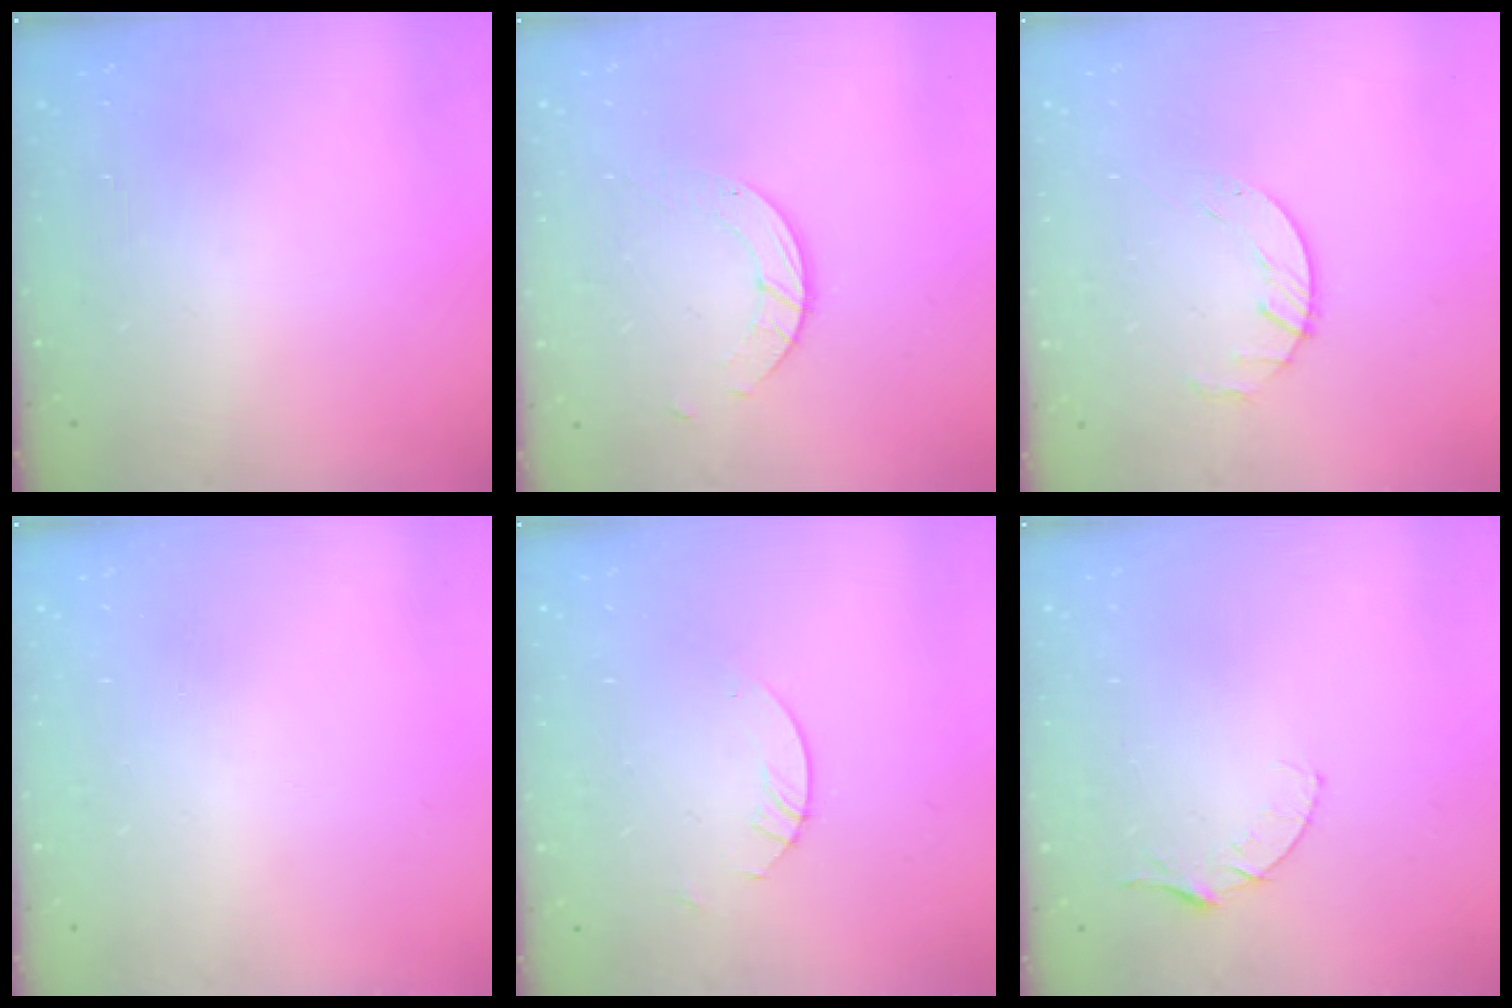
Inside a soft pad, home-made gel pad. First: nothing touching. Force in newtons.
{"total": 3.0, "press": 3.0, "slide": 0.3}
{"total": 1.8, "press": 1.7, "slide": 0.3}
{"total": 0.0}
{"total": 3.0, "press": 2.9, "slide": 0.3}
{"total": 4.1, "press": 4.0, "slide": 0.4}